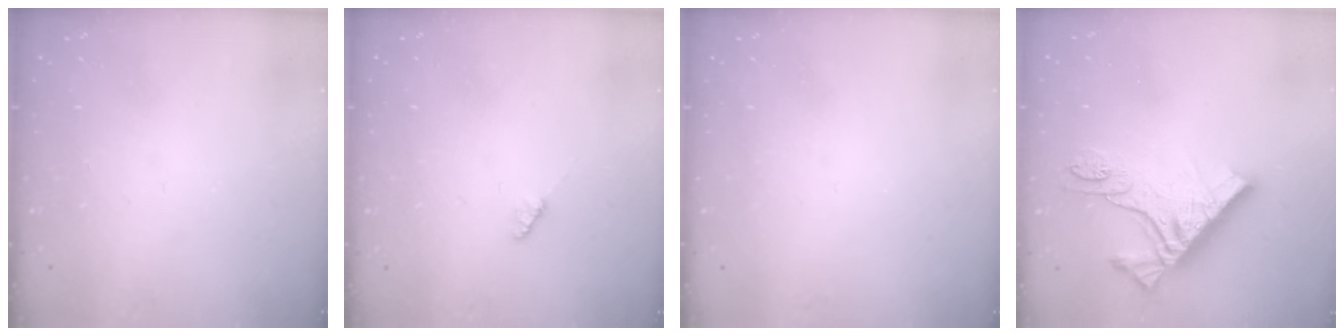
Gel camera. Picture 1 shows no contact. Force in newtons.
{"total": 2.2, "press": 2.2, "slide": 0.3}
{"total": 1.3, "press": 1.3, "slide": 0.2}
{"total": 11.4, "press": 11.3, "slide": 1.3}